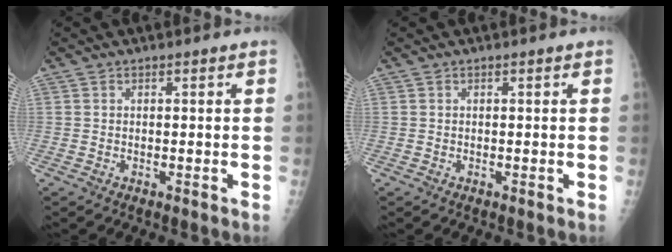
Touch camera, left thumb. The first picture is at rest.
{"total": 0.0}